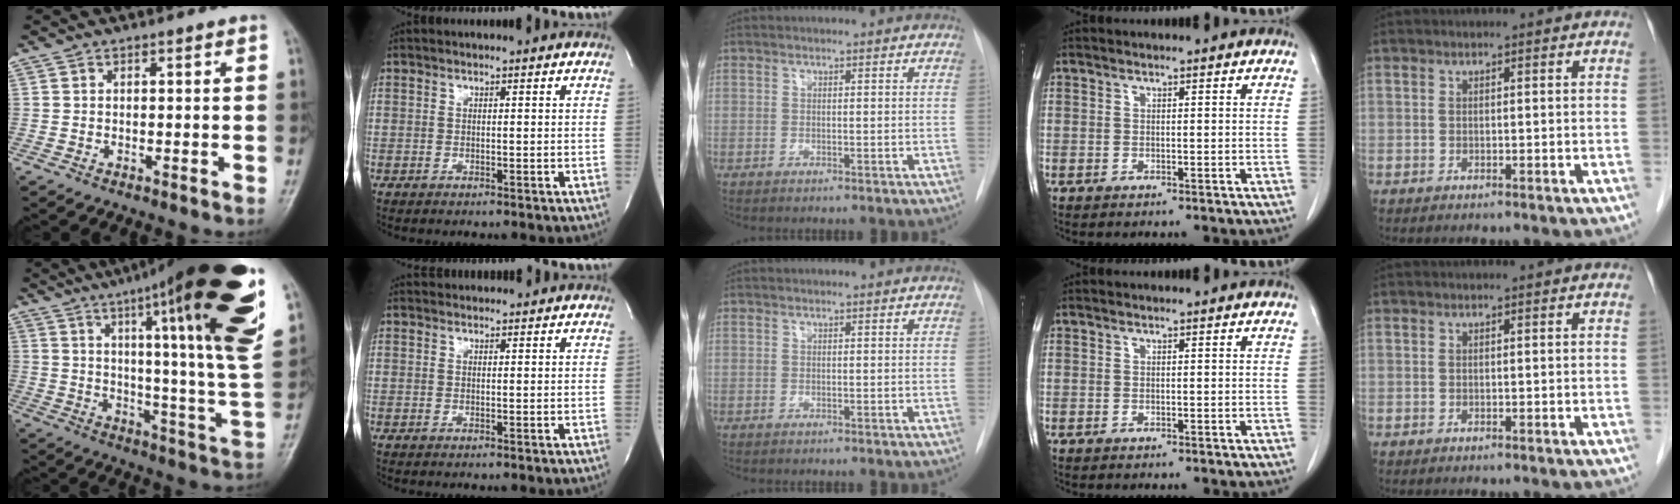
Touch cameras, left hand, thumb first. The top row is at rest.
{"thumb": {"total": 29.0, "force": [15.4, 3.0, 24.4], "torque": [-0.312, -0.051, 0.220]}, "index": {"total": 3.3, "force": [3.2, 0.7, 0.2], "torque": [-0.005, 0.027, 0.042]}}